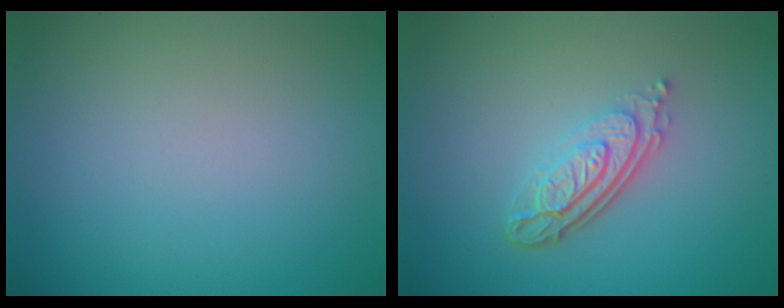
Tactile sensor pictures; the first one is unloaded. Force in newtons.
{"total": 4.1, "press": 2.9, "slide": 3.0}